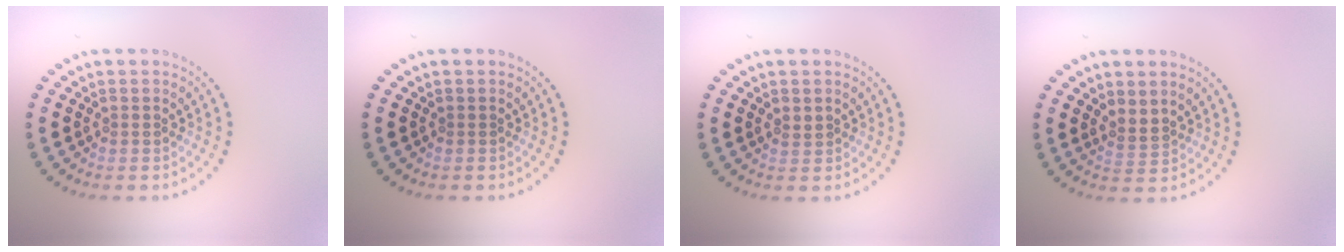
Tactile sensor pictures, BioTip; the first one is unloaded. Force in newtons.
{"total": 0.0}
{"total": 0.7, "press": 0.7, "slide": 0.2}
{"total": 1.4, "press": 0.9, "slide": 1.1}